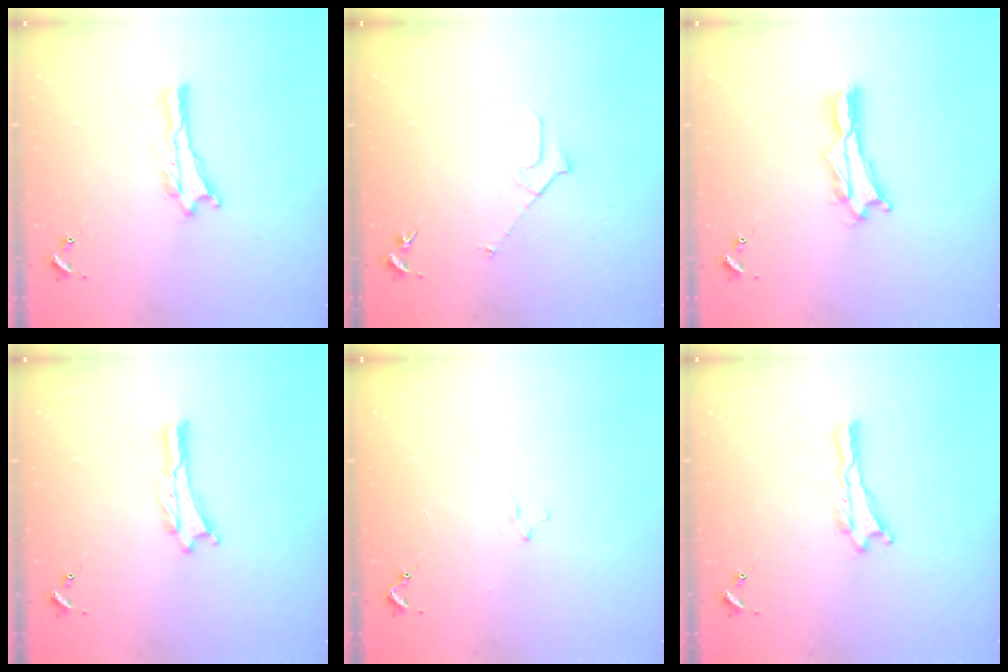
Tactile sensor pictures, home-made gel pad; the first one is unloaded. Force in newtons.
{"total": 2.3, "press": 2.3, "slide": 0.2}
{"total": 2.0, "press": 2.0, "slide": 0.3}
{"total": 0.0}
{"total": 0.8, "press": 0.8, "slide": 0.2}
{"total": 0.0}